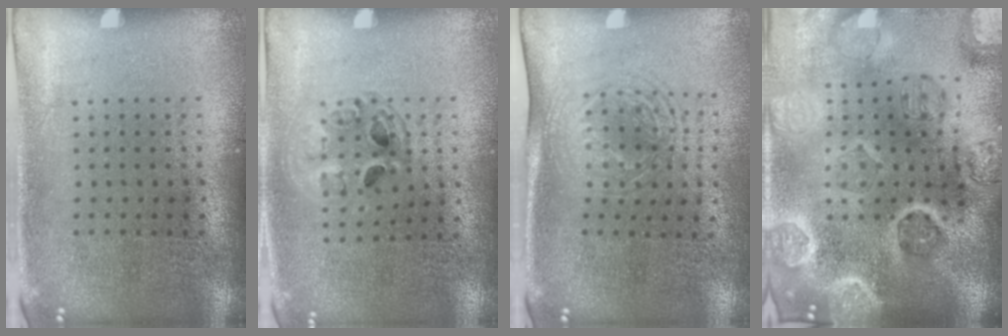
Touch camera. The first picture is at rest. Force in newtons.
{"total": 1.3, "press": 1.2, "slide": 0.2}
{"total": 1.7, "press": 1.3, "slide": 1.0}
{"total": 5.5, "press": 4.7, "slide": 2.8}